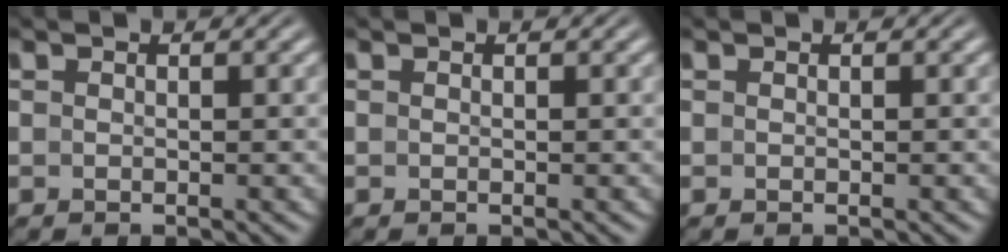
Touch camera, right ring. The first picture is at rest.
{"total": 0.0}
{"total": 0.0}